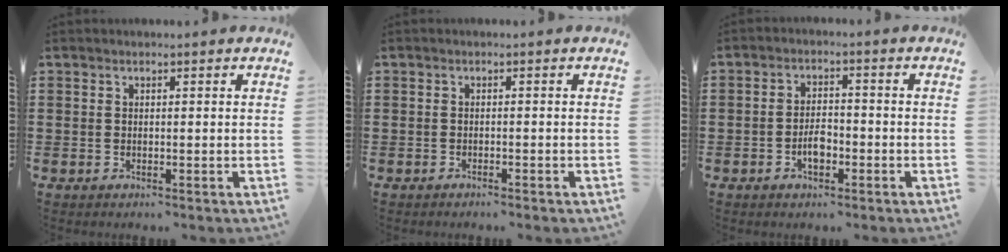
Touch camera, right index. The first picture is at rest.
{"total": 0.8, "force": [-0.7, -0.1, 0.2], "torque": [-0.006, -0.003, -0.014]}
{"total": 3.8, "force": [-1.5, 1.9, 2.9], "torque": [-0.059, 0.004, -0.030]}